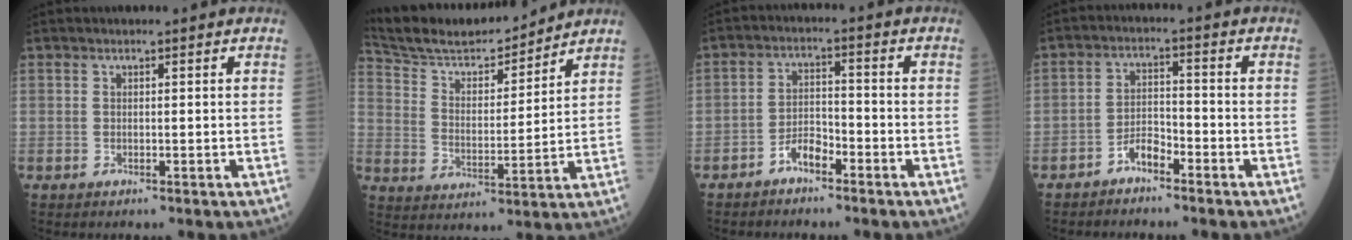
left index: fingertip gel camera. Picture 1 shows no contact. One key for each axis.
{"total": 16.0, "fx": 15.0, "fy": 2.4, "fz": 5.1, "tx": -0.098, "ty": 0.011, "tz": 0.262}
{"total": 3.9, "fx": -2.9, "fy": 1.4, "fz": 2.2, "tx": -0.042, "ty": 0.008, "tz": -0.056}
{"total": 3.5, "fx": -2.8, "fy": 1.2, "fz": 1.8, "tx": -0.033, "ty": 0.005, "tz": -0.054}